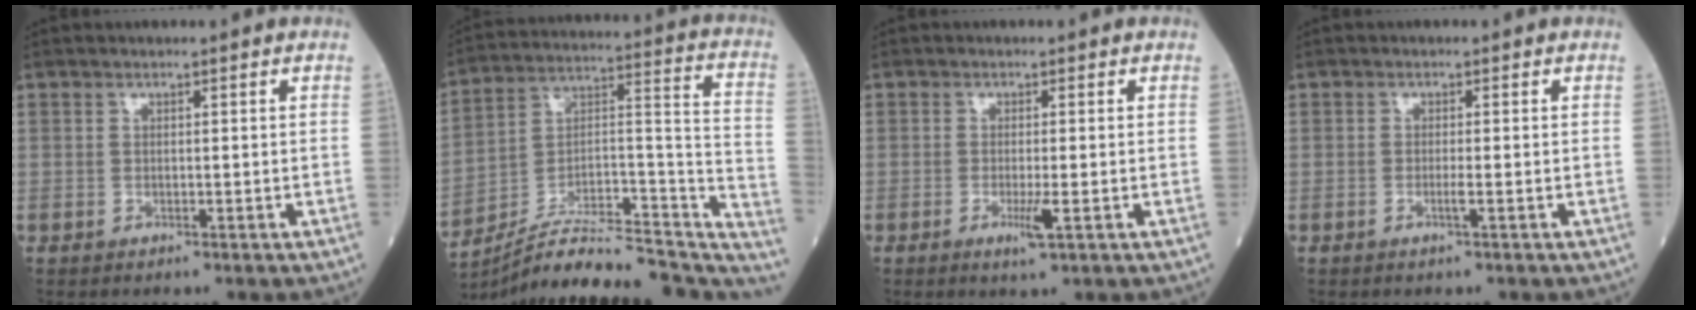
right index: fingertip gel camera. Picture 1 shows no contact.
{"total": 24.5, "force": [-21.4, 5.2, 10.8], "torque": [-0.123, 0.050, -0.320]}
{"total": 2.6, "force": [-0.9, 0.0, 2.4], "torque": [-0.044, -0.006, -0.016]}
{"total": 1.2, "force": [-0.5, -0.2, 1.1], "torque": [-0.024, -0.002, -0.011]}